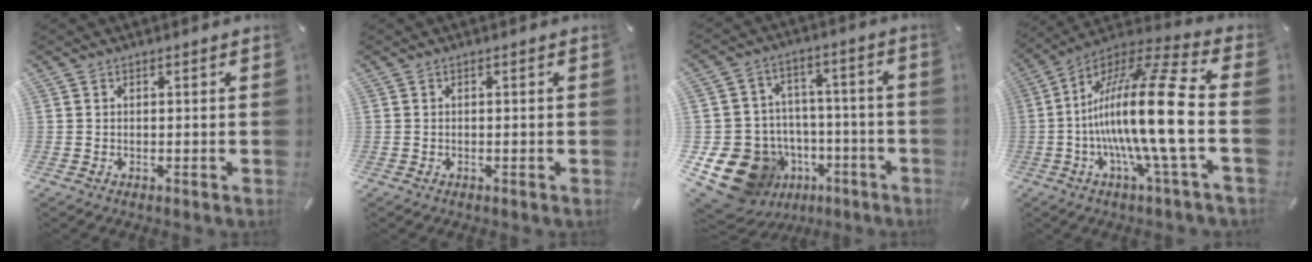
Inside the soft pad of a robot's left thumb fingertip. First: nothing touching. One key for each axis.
{"total": 0.0}
{"total": 17.9, "fx": -7.7, "fy": 14.3, "fz": 7.5, "tx": -0.137, "ty": 0.039, "tz": -0.095}
{"total": 22.4, "fx": -2.4, "fy": 2.6, "fz": 22.1, "tx": -0.455, "ty": -0.011, "tz": -0.054}